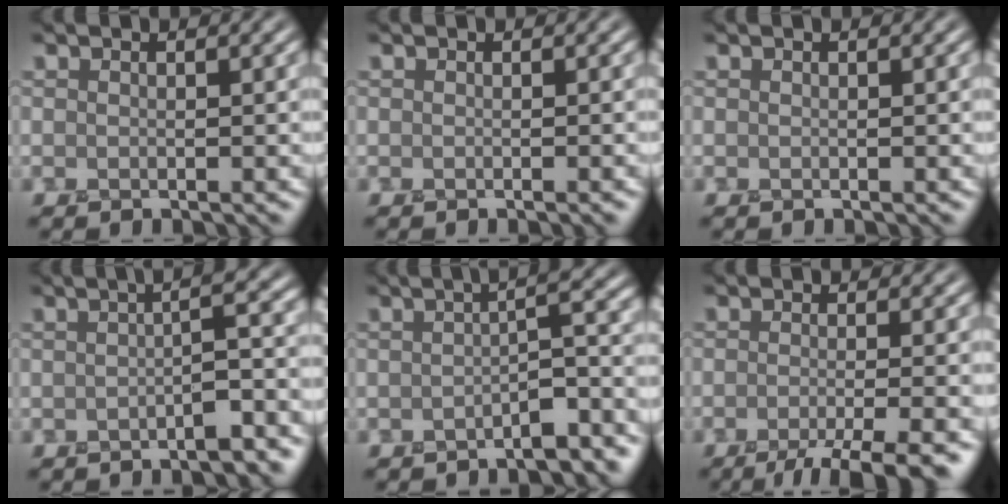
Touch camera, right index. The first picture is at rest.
{"total": 0.6, "force": [-0.3, 0.0, 0.5], "torque": [-0.003, 0.000, -0.004]}
{"total": 0.0}
{"total": 5.7, "force": [-1.7, 1.5, 5.3], "torque": [-0.056, 0.014, -0.034]}
{"total": 6.5, "force": [-3.0, 1.8, 5.4], "torque": [-0.051, 0.018, -0.052]}
{"total": 6.0, "force": [-3.5, 1.4, 4.7], "torque": [-0.056, -0.006, -0.059]}